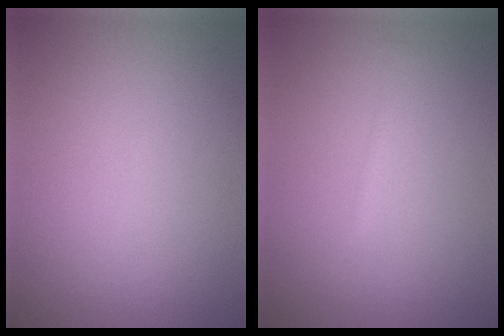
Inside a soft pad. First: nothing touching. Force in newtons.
{"total": 0.6, "press": 0.6, "slide": 0.0}